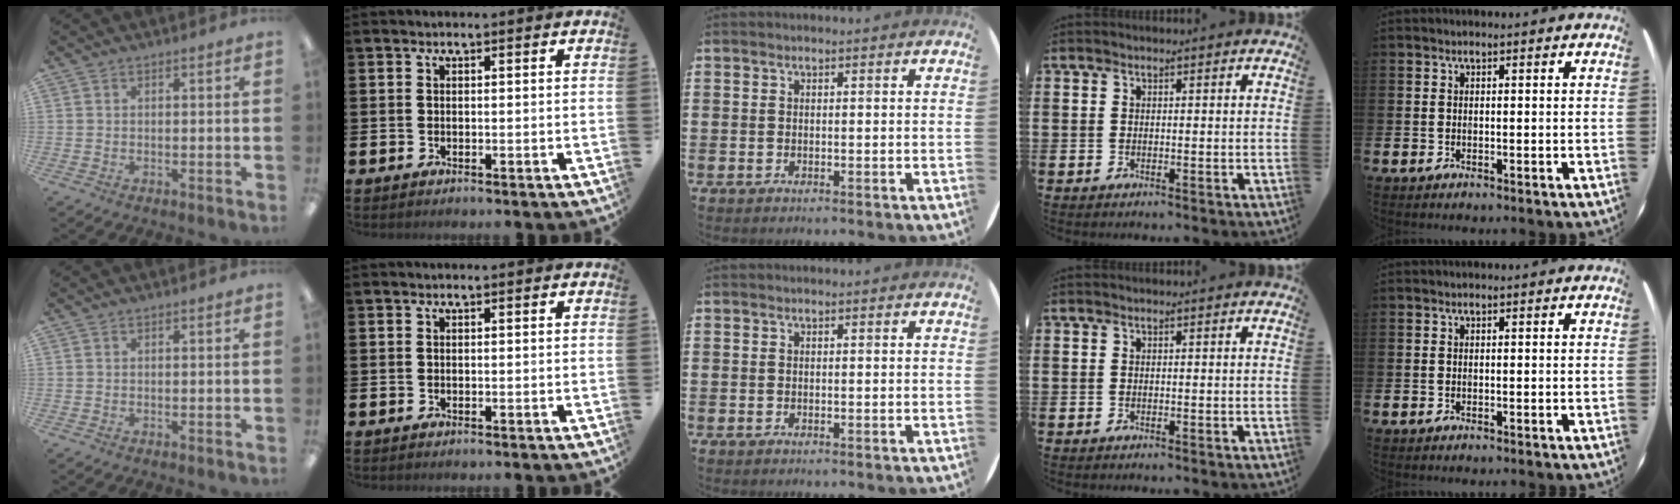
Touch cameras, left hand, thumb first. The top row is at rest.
{}